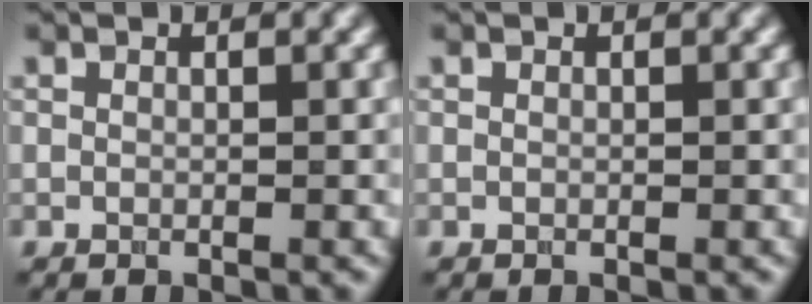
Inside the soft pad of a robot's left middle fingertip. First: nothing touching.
{"total": 0.0}